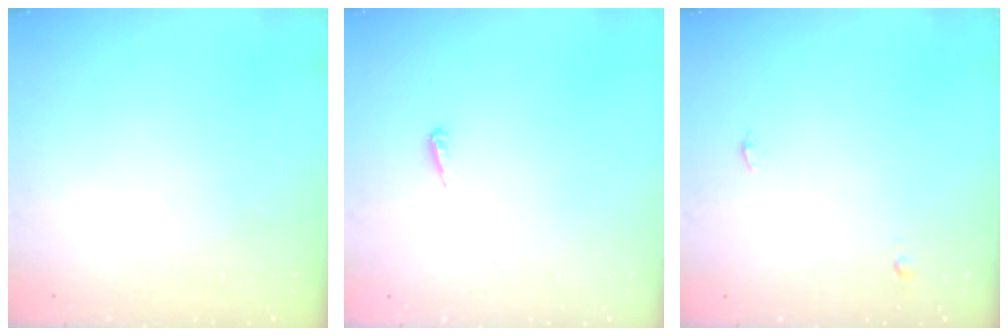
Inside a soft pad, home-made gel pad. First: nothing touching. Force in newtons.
{"total": 4.1, "press": 4.0, "slide": 0.8}
{"total": 7.6, "press": 3.3, "slide": 6.8}